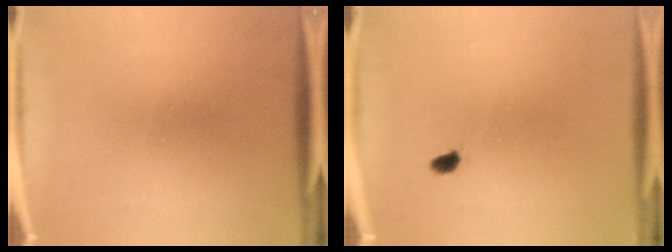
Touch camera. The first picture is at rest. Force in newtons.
{"total": 1.4}